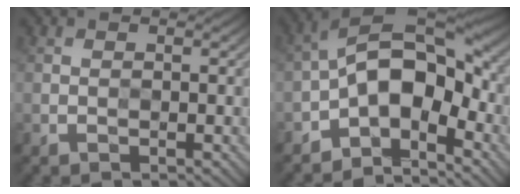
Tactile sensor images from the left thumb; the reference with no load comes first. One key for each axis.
{"total": 11.3, "fx": -4.1, "fy": 6.1, "fz": 8.6, "tx": -0.124, "ty": 0.008, "tz": -0.089}